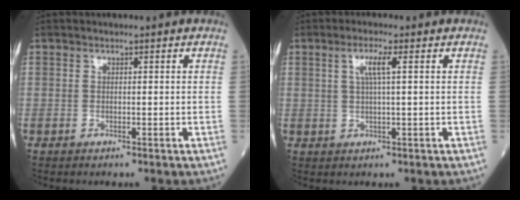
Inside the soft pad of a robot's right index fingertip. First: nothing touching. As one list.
[{"total": 3.2, "force": [1.0, -0.1, 3.0], "torque": [-0.061, 0.004, 0.020]}]